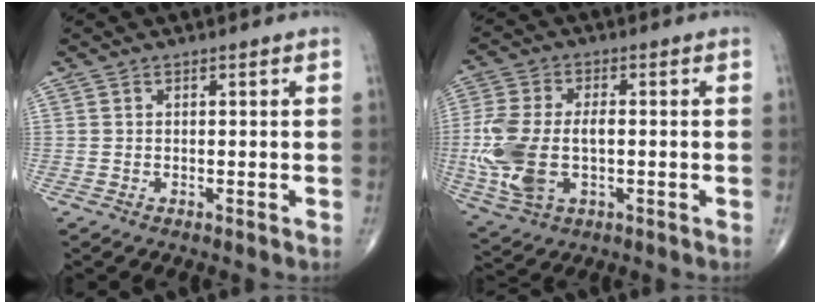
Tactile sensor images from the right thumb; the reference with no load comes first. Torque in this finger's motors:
{"motor_torque": [1.82, 1.78, 1.36, -0.61, 0.27]}